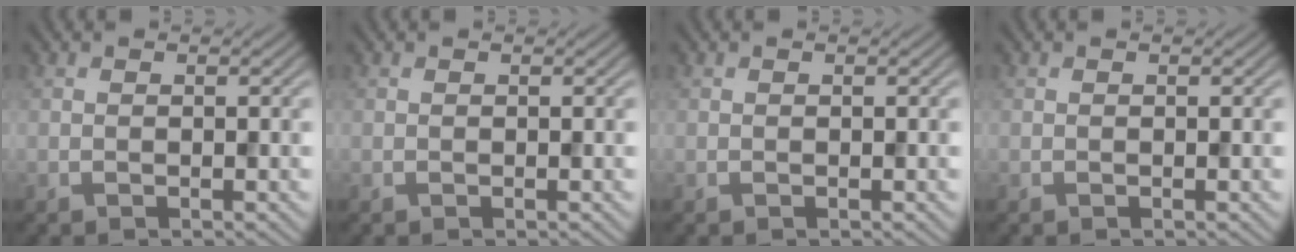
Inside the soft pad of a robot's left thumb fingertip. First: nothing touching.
{"total": 0.0}
{"total": 0.0}
{"total": 0.0}